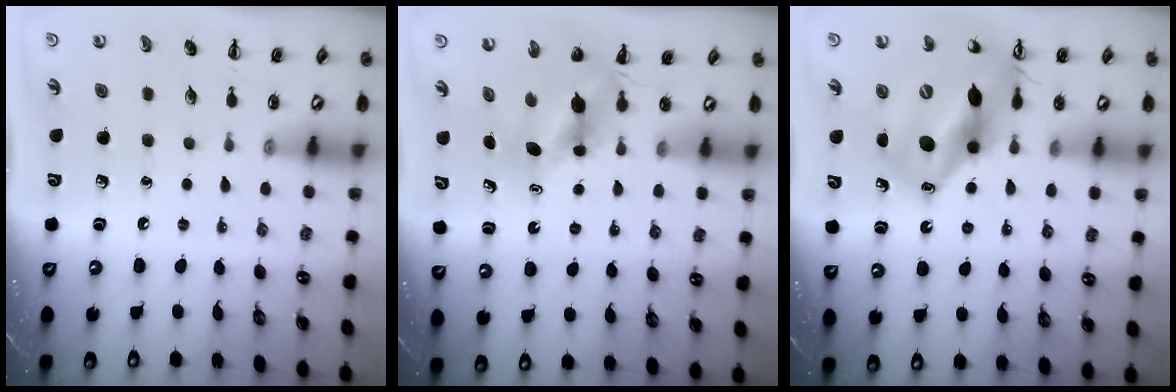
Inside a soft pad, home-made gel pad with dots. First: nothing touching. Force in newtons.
{"total": 5.2, "press": 5.1, "slide": 0.7}
{"total": 17.2, "press": 16.3, "slide": 5.5}